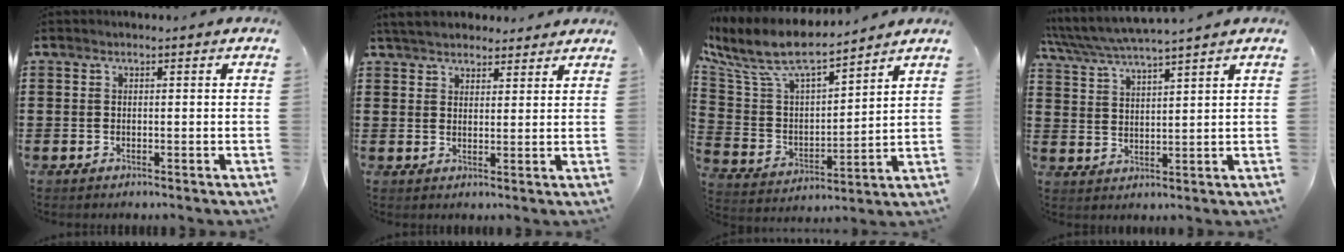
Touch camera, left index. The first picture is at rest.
{"total": 4.4, "force": [4.1, 1.3, 0.9], "torque": [-0.031, -0.004, 0.078]}
{"total": 10.0, "force": [8.3, 2.3, 5.0], "torque": [-0.134, -0.048, 0.143]}
{"total": 4.1, "force": [3.8, -0.2, 1.5], "torque": [-0.044, -0.019, 0.065]}